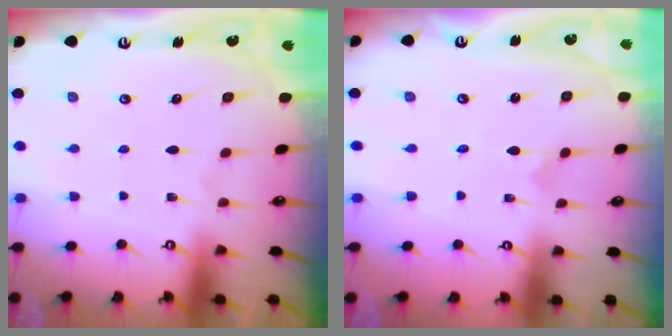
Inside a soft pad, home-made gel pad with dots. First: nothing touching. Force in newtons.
{"total": 0.0}